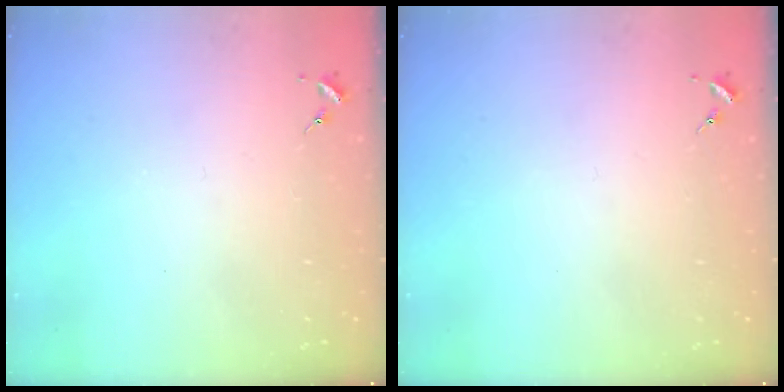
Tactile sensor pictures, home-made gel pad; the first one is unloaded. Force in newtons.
{"total": 0.0}